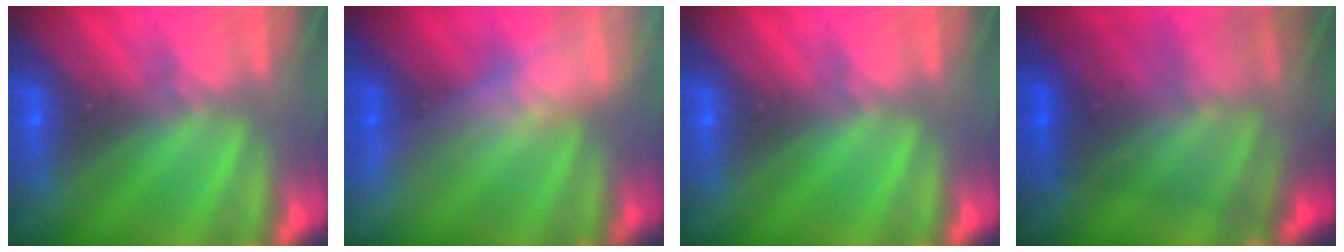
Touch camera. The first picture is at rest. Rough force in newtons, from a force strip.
{"total": 2.9}
{"total": 0.0}
{"total": 7.6}